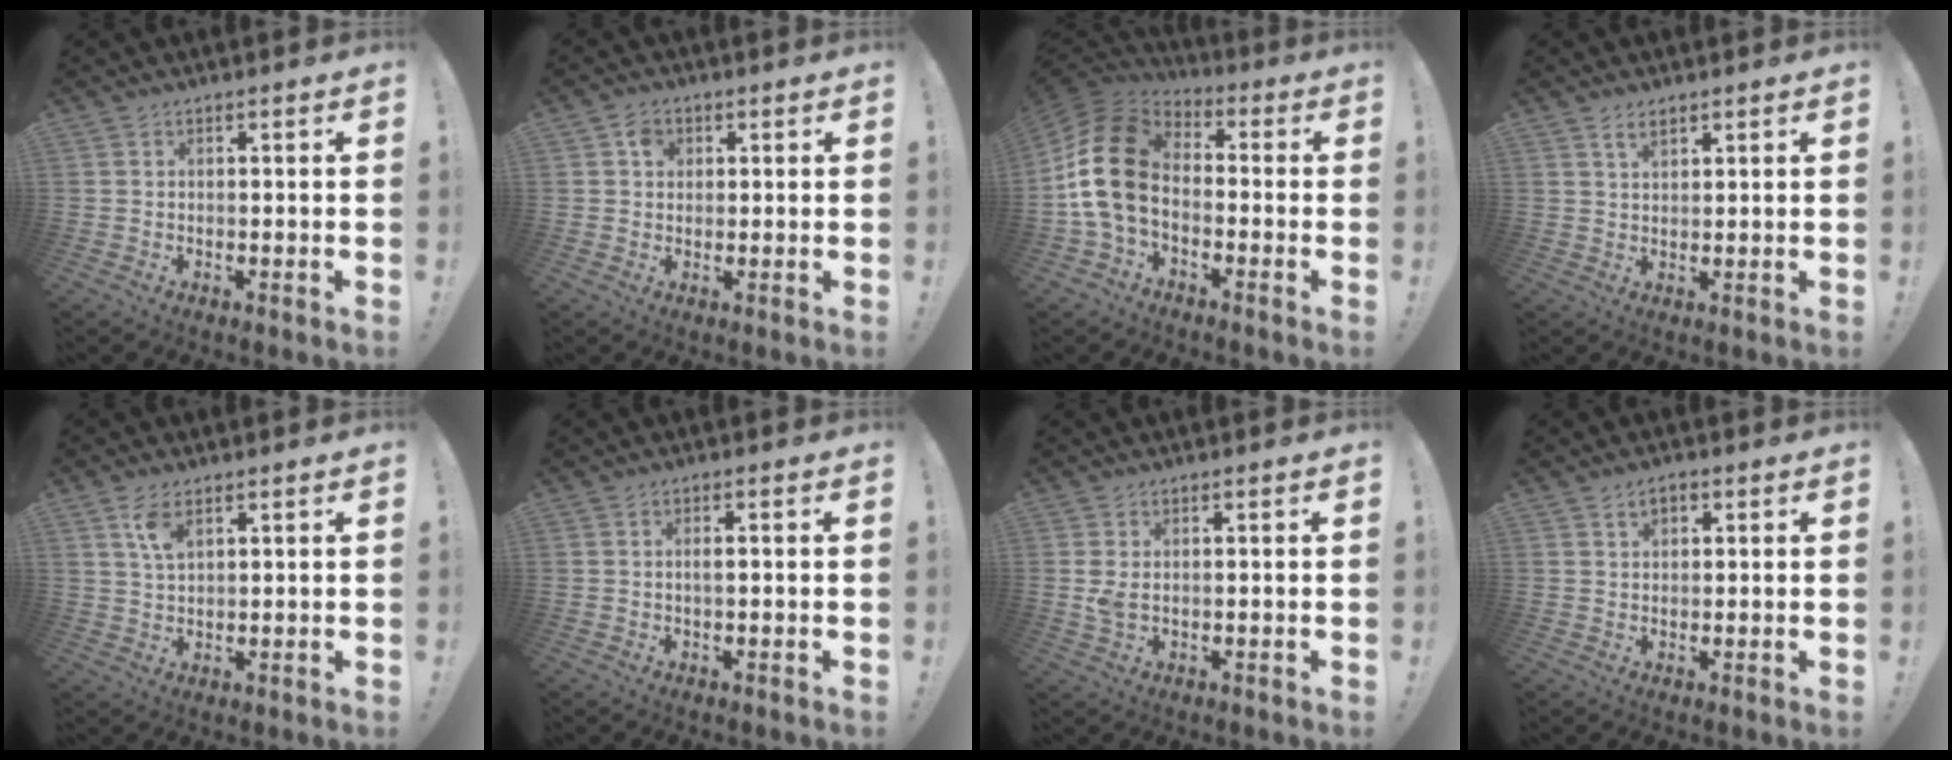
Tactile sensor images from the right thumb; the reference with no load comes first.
{"total": 3.6, "force": [0.8, 3.1, 1.5], "torque": [-0.016, 0.002, 0.014]}
{"total": 17.4, "force": [-1.0, 11.6, 13.0], "torque": [-0.250, 0.021, -0.008]}
{"total": 2.9, "force": [1.9, 1.3, 1.8], "torque": [-0.031, -0.006, 0.033]}
{"total": 5.2, "force": [2.7, 2.4, 3.7], "torque": [-0.070, -0.007, 0.049]}
{"total": 1.6, "force": [-0.2, 0.1, 1.6], "torque": [-0.028, 0.000, -0.005]}
{"total": 3.1, "force": [0.6, 1.6, 2.6], "torque": [-0.039, 0.000, 0.012]}
{"total": 2.8, "force": [1.2, 1.9, 1.8], "torque": [-0.031, 0.004, 0.020]}